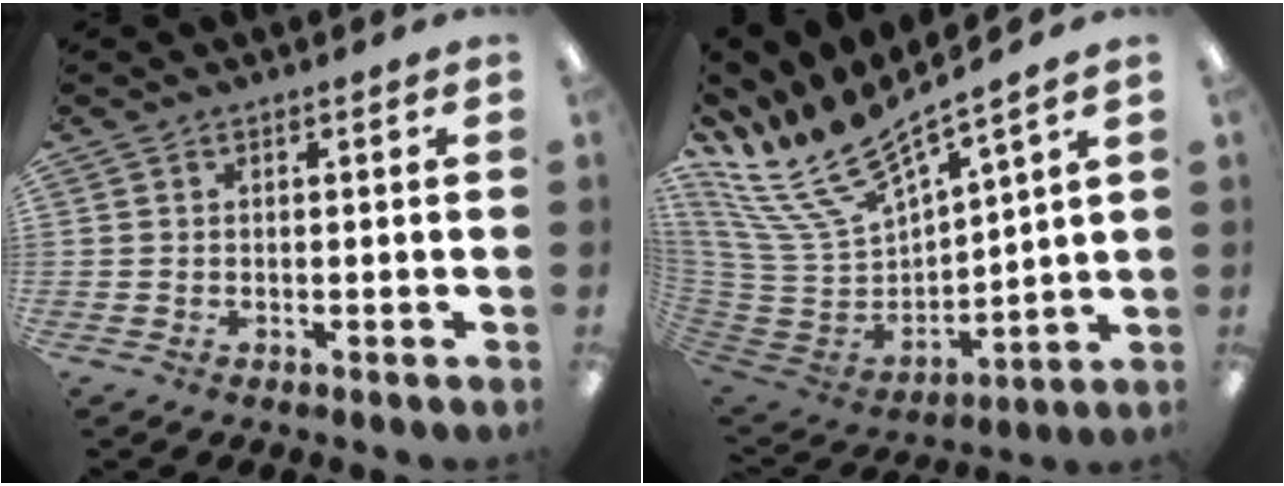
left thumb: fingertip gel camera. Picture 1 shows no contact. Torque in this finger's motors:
{"motor_torque": [0.12, -0.08, 0.93, -1.84, 0.00]}